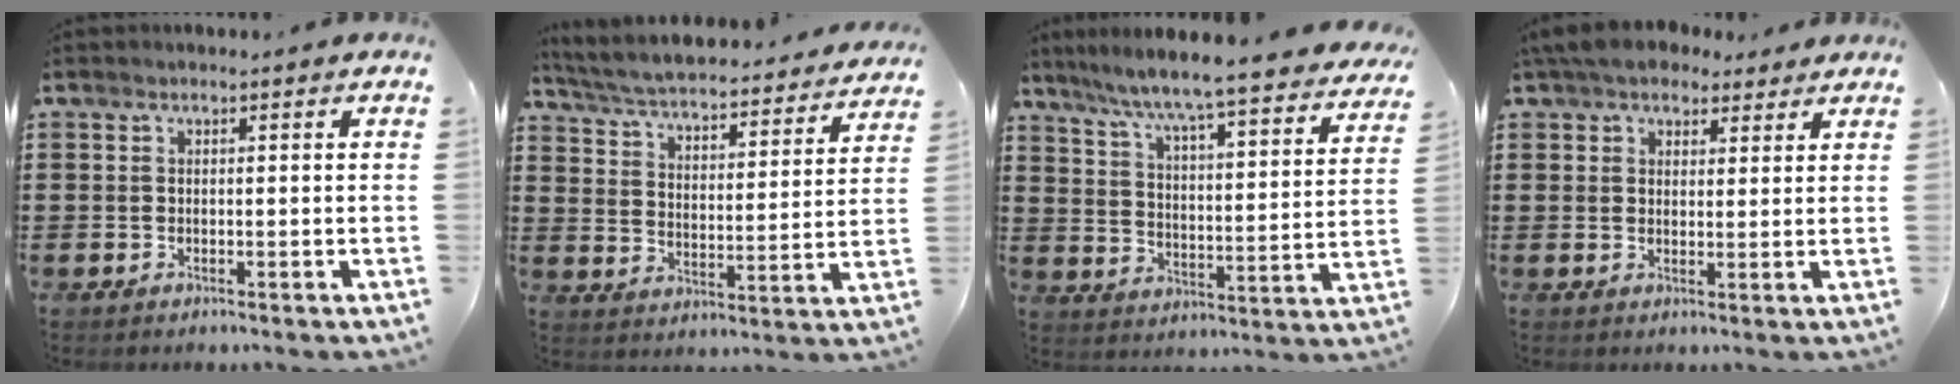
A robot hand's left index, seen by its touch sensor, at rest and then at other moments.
{"total": 4.0, "force": [3.9, -0.3, 0.9], "torque": [-0.040, -0.036, 0.057]}
{"total": 6.3, "force": [5.6, -0.8, 2.6], "torque": [-0.076, -0.045, 0.089]}
{"total": 5.5, "force": [4.6, 2.5, 1.9], "torque": [-0.055, 0.001, 0.088]}